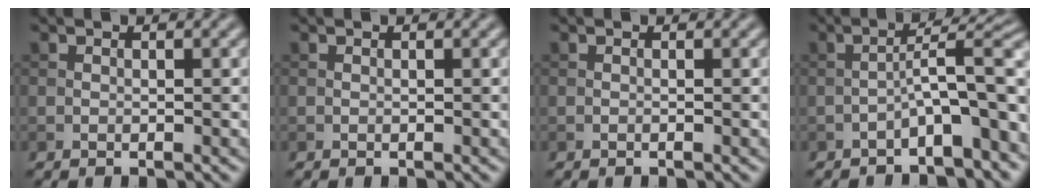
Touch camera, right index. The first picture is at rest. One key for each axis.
{"total": 0.0}
{"total": 0.0}
{"total": 6.2, "fx": -2.6, "fy": 1.4, "fz": 5.5, "tx": -0.078, "ty": 0.023, "tz": -0.045}